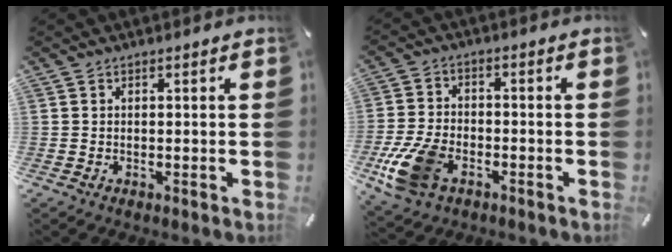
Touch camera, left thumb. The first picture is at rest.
{"total": 11.8, "force": [-5.3, 7.4, 7.5], "torque": [-0.163, 0.017, -0.094]}